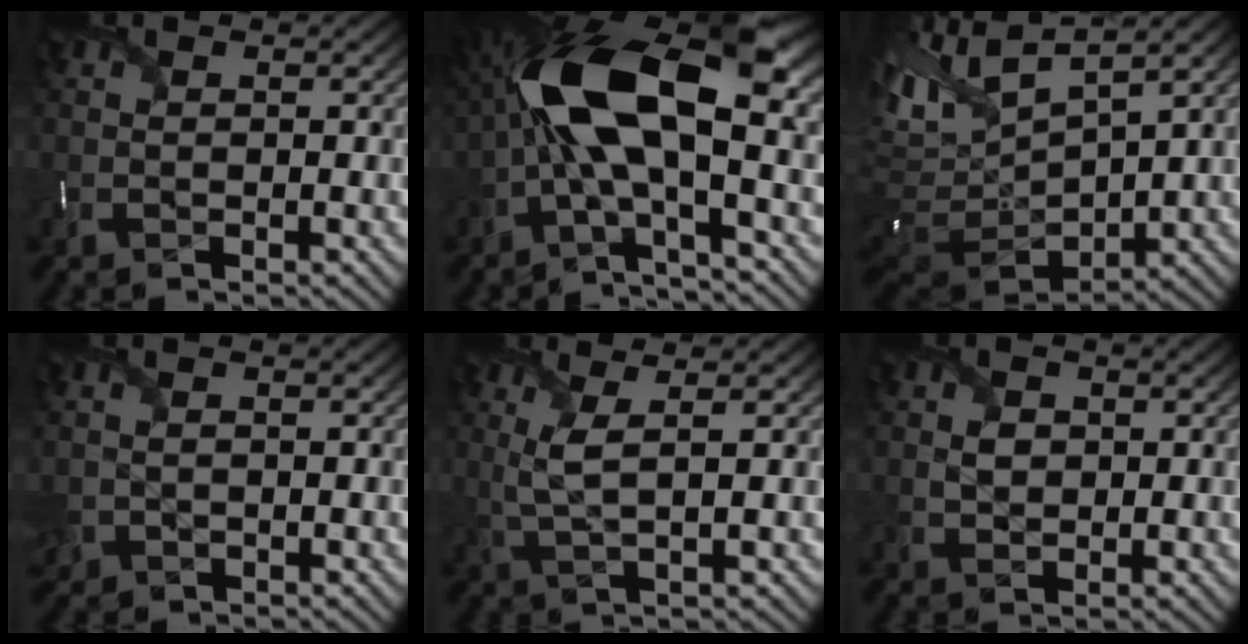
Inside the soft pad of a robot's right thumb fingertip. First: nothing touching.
{"total": 16.5, "force": [0.5, 6.9, 15.0], "torque": [-0.289, 0.017, -0.004]}
{"total": 12.9, "force": [4.7, 5.0, 10.9], "torque": [-0.248, 0.000, 0.106]}
{"total": 1.6, "force": [-0.5, 1.4, 0.5], "torque": [-0.015, -0.008, -0.007]}
{"total": 3.6, "force": [1.1, 0.6, 3.4], "torque": [-0.076, 0.000, 0.028]}
{"total": 2.4, "force": [0.3, 1.9, 1.4], "torque": [-0.034, -0.004, 0.006]}